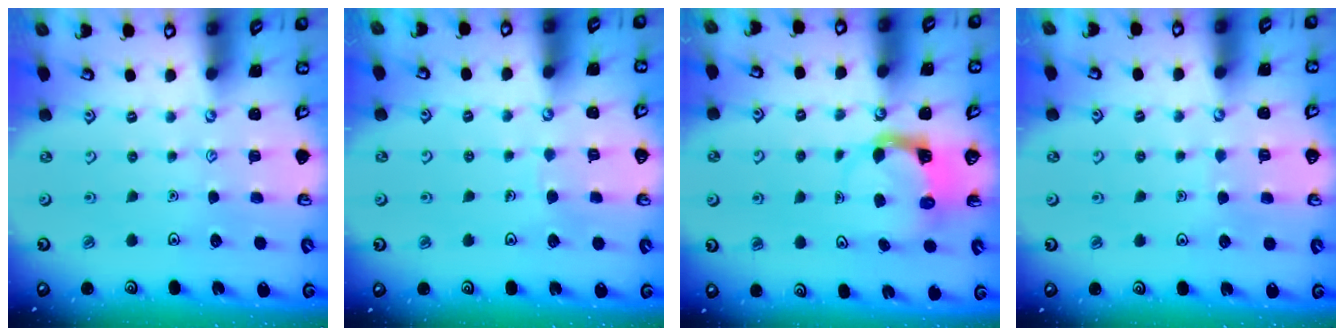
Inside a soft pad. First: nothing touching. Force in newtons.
{"total": 2.3, "press": 2.3, "slide": 0.1}
{"total": 4.0, "press": 3.9, "slide": 0.4}
{"total": 3.2, "press": 3.2, "slide": 0.3}